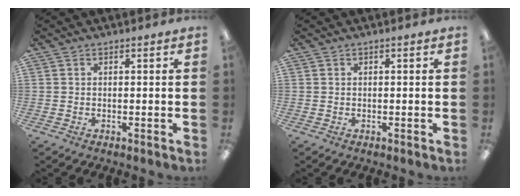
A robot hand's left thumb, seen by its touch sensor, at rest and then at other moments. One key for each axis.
{"total": 0.0}